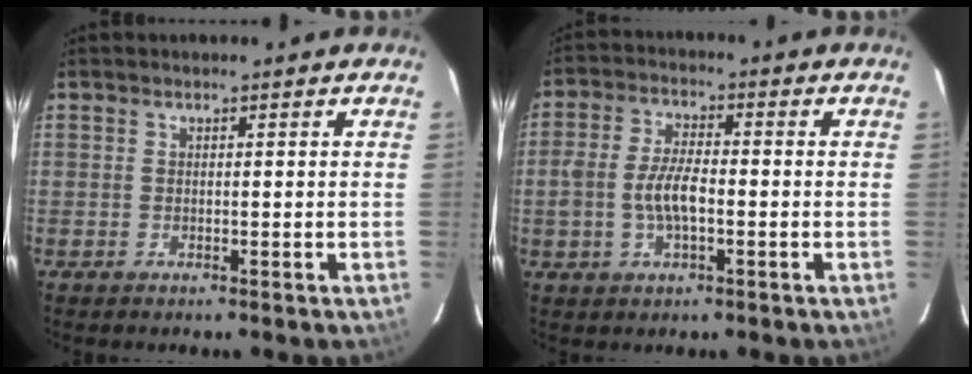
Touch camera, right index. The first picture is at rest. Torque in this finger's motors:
{"motor_torque": [0.31, -0.02, 0.22, 0.11]}